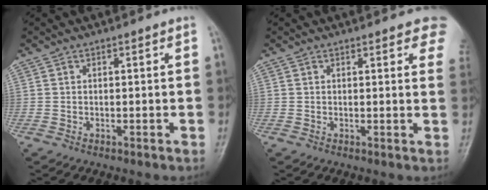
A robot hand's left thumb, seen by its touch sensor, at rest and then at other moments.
{"total": 5.5, "force": [3.8, 2.2, 3.4], "torque": [-0.005, -0.010, 0.029]}